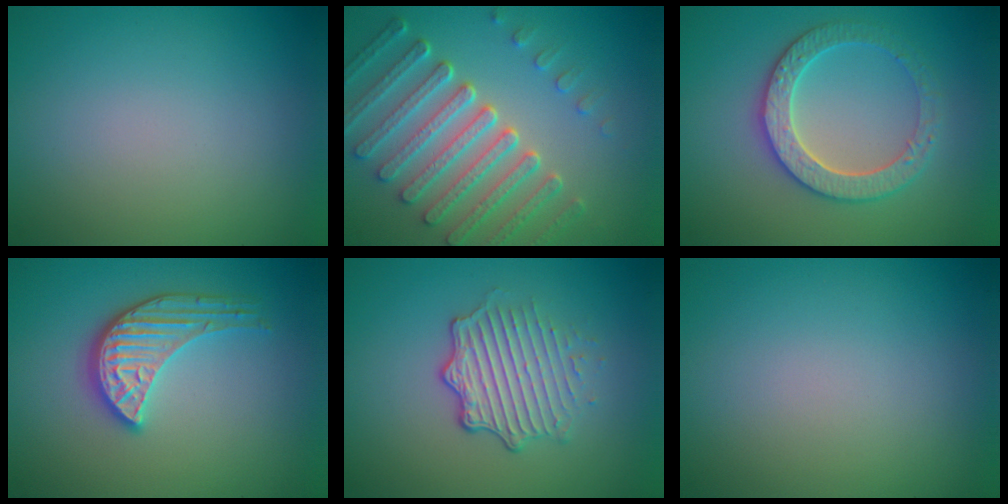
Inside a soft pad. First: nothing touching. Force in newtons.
{"total": 7.2, "press": 5.4, "slide": 4.7}
{"total": 3.6, "press": 3.5, "slide": 0.4}
{"total": 3.9, "press": 3.5, "slide": 1.7}
{"total": 4.6, "press": 3.3, "slide": 3.3}
{"total": 0.0}